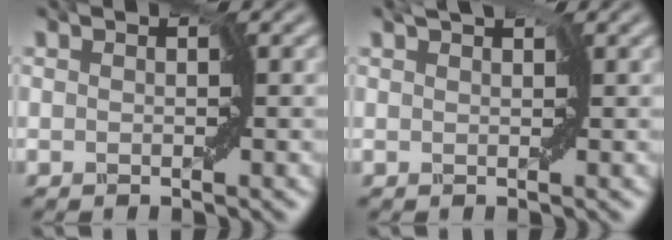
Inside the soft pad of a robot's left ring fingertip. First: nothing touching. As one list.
[{"total": 2.2, "force": [1.3, 1.1, 1.3], "torque": [-0.014, 0.014, 0.004]}]